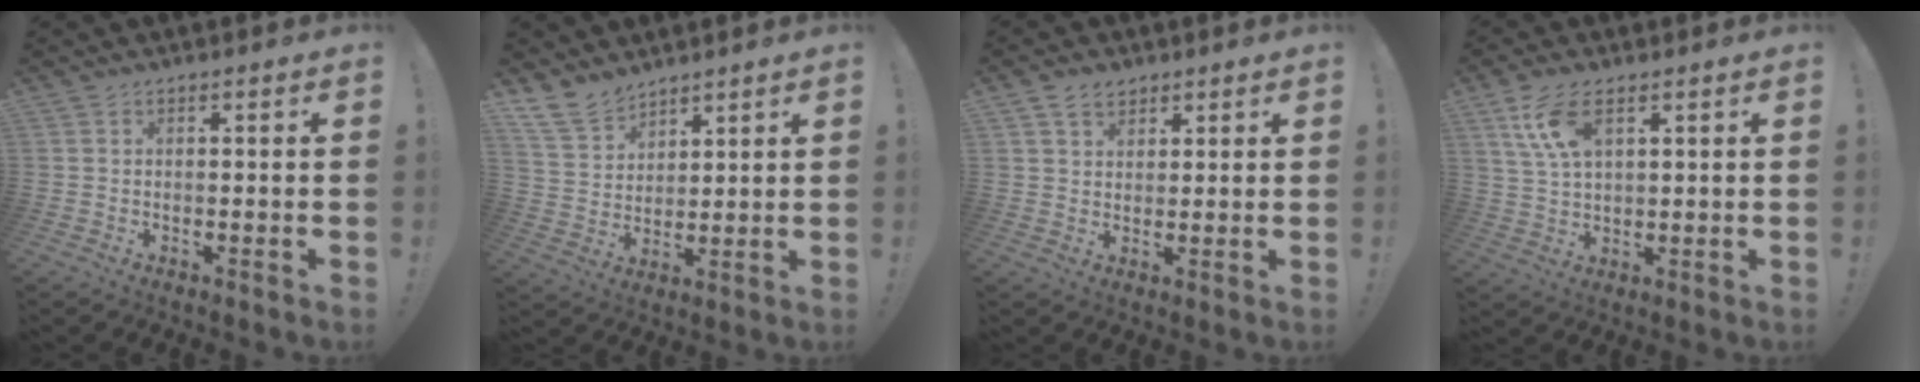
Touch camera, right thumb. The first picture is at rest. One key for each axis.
{"total": 9.8, "fx": 8.1, "fy": 4.8, "fz": 2.5, "tx": -0.052, "ty": -0.055, "tz": 0.162}
{"total": 4.9, "fx": 3.2, "fy": 3.4, "fz": 1.6, "tx": -0.024, "ty": -0.009, "tz": 0.058}
{"total": 10.0, "fx": 4.8, "fy": 5.1, "fz": 7.2, "tx": -0.132, "ty": -0.011, "tz": 0.090}